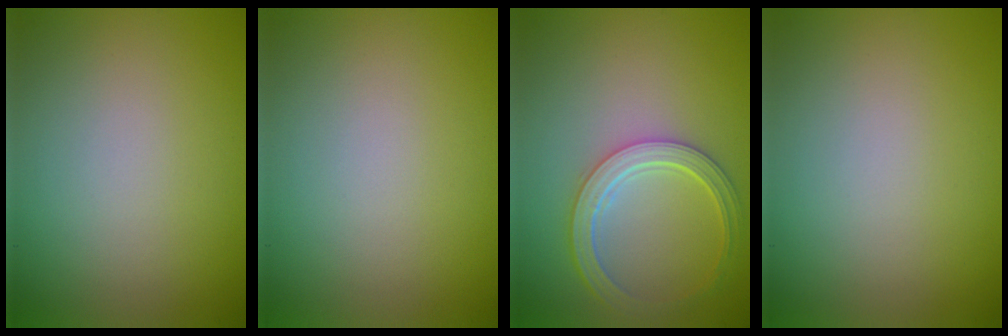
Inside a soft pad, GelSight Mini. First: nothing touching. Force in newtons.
{"total": 0.0}
{"total": 4.6, "press": 3.7, "slide": 2.8}
{"total": 0.0}